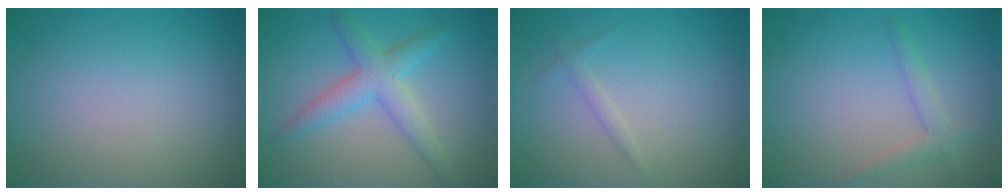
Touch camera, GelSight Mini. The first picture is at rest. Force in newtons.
{"total": 3.7, "press": 3.7, "slide": 0.0}
{"total": 0.8, "press": 0.8, "slide": 0.0}
{"total": 1.8, "press": 1.8, "slide": 0.2}